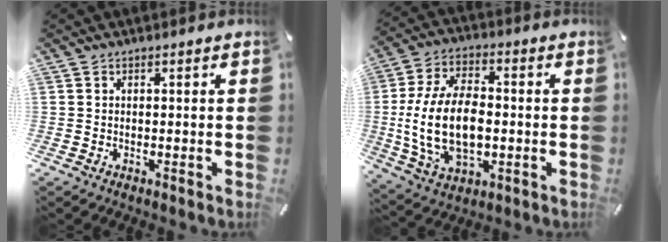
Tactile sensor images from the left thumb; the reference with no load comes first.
{"total": 17.5, "force": [-1.6, 11.1, 13.5], "torque": [-0.295, 0.003, -0.028]}